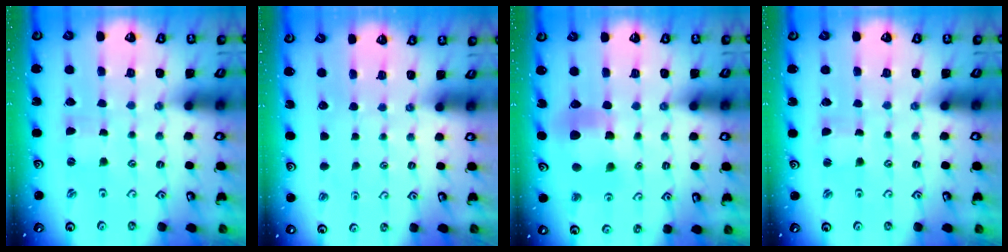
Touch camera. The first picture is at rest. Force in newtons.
{"total": 0.0}
{"total": 8.8, "press": 8.7, "slide": 1.3}
{"total": 0.0}